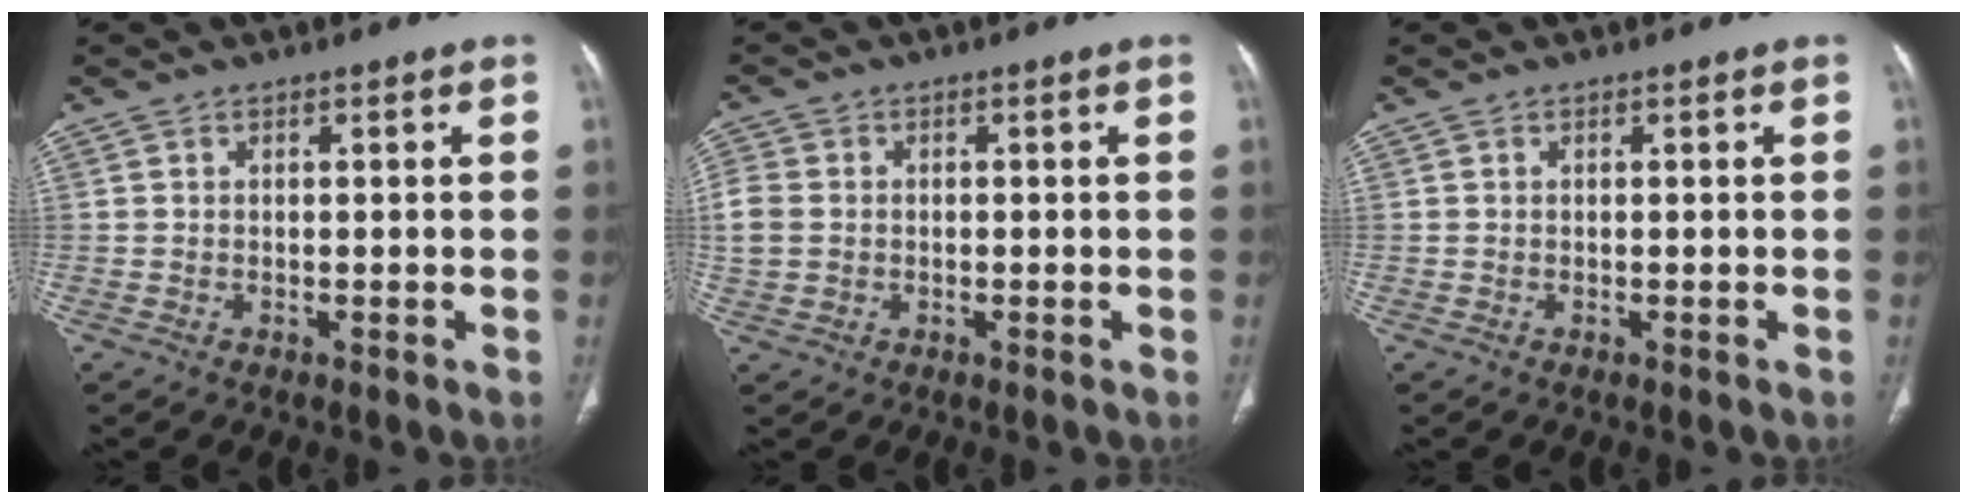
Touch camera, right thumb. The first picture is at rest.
{"total": 5.1, "force": [-0.1, 4.2, 2.8], "torque": [-0.076, 0.007, 0.001]}
{"total": 0.0}